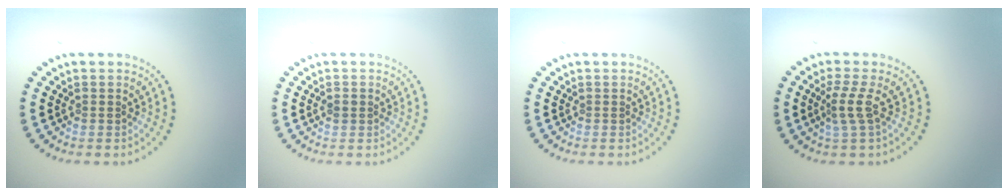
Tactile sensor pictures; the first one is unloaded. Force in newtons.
{"total": 1.1, "press": 1.1, "slide": 0.2}
{"total": 0.0}
{"total": 2.2, "press": 1.5, "slide": 1.7}